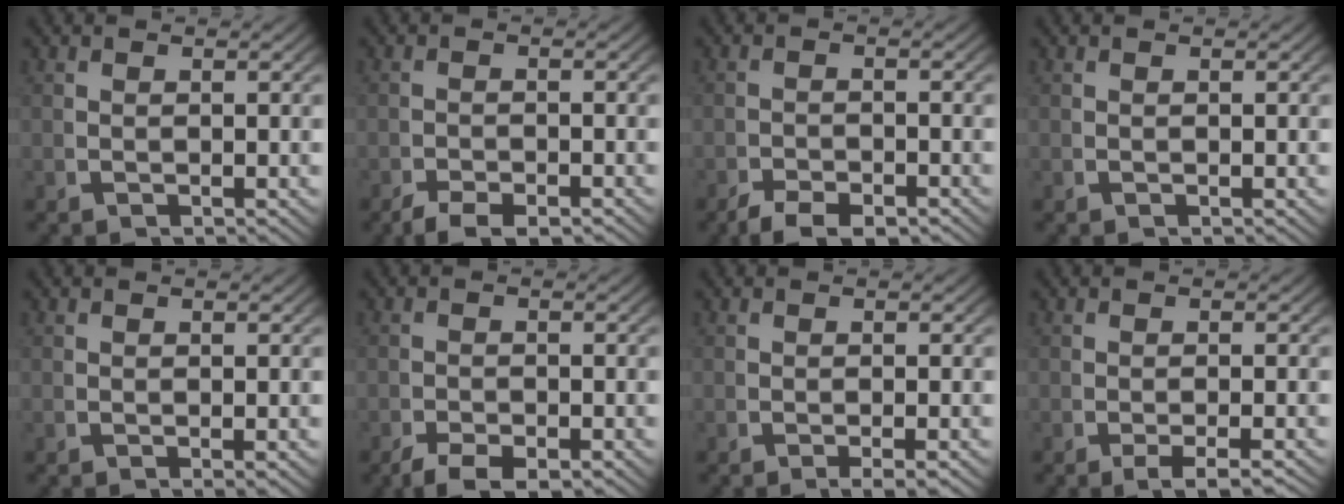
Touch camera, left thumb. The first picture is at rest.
{"total": 2.8, "force": [-2.3, 1.0, 1.2], "torque": [-0.016, -0.011, -0.039]}
{"total": 3.2, "force": [-2.7, 1.2, 1.4], "torque": [-0.015, -0.012, -0.045]}
{"total": 0.0}
{"total": 0.8, "force": [-0.2, 0.3, 0.7], "torque": [-0.009, 0.002, -0.003]}
{"total": 3.3, "force": [-2.4, 1.5, 1.7], "torque": [-0.023, -0.016, -0.037]}
{"total": 1.6, "force": [-0.9, 0.4, 1.3], "torque": [-0.019, 0.003, -0.018]}
{"total": 2.4, "force": [-1.5, 0.6, 1.7], "torque": [-0.030, -0.002, -0.025]}